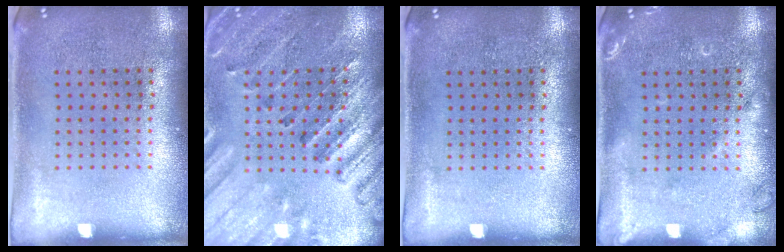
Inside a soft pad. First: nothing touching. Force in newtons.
{"total": 2.5, "press": 2.5, "slide": 0.4}
{"total": 0.0}
{"total": 1.5, "press": 1.5, "slide": 0.3}